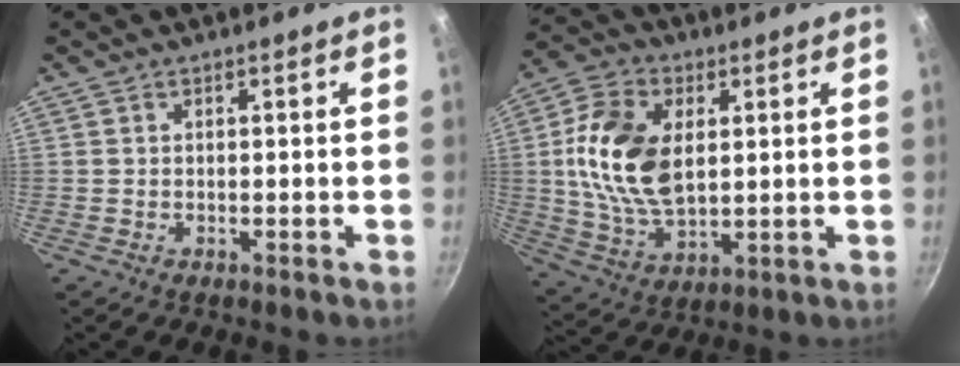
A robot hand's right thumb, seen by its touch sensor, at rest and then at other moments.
{"total": 16.7, "force": [2.6, 10.4, 12.9], "torque": [-0.229, -0.007, 0.052]}